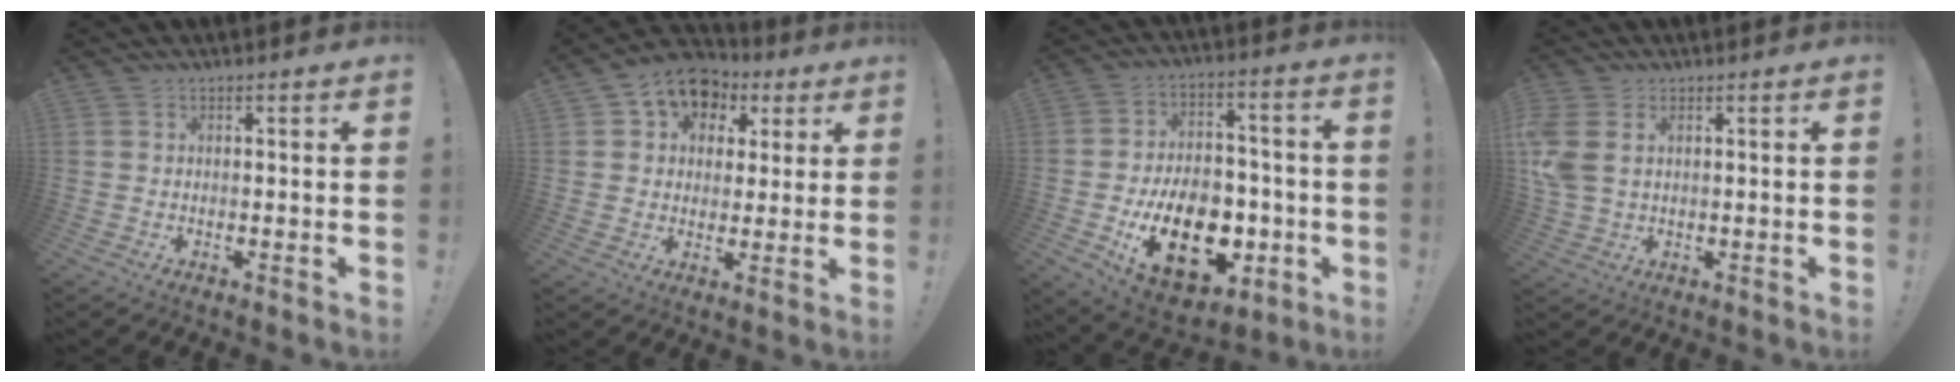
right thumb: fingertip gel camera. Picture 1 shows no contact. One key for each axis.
{"total": 10.3, "fx": 4.8, "fy": 8.0, "fz": 4.3, "tx": -0.061, "ty": -0.020, "tz": 0.093}
{"total": 22.3, "fx": -6.6, "fy": 14.9, "fz": 15.2, "tx": -0.247, "ty": 0.037, "tz": -0.088}
{"total": 7.0, "fx": 2.2, "fy": 4.7, "fz": 4.8, "tx": -0.112, "ty": -0.011, "tz": 0.043}